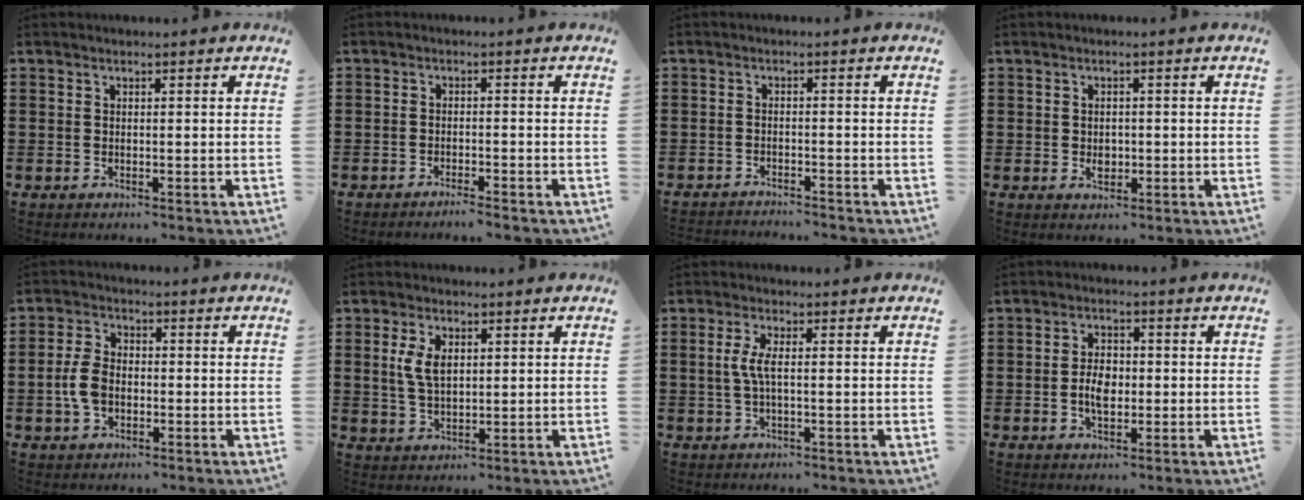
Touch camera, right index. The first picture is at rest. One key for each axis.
{"total": 1.6, "fx": -1.4, "fy": -0.8, "fz": 0.3, "tx": 0.000, "ty": 0.002, "tz": -0.026}
{"total": 1.8, "fx": -1.7, "fy": -0.7, "fz": -0.1, "tx": 0.004, "ty": 0.001, "tz": -0.035}
{"total": 1.8, "fx": -0.2, "fy": 1.2, "fz": 1.3, "tx": -0.028, "ty": 0.002, "tz": -0.004}
{"total": 4.6, "fx": -0.8, "fy": 2.7, "fz": 3.6, "tx": -0.091, "ty": -0.002, "tz": -0.020}
{"total": 4.4, "fx": 1.3, "fy": 1.8, "fz": 3.8, "tx": -0.083, "ty": 0.005, "tz": 0.021}
{"total": 3.2, "fx": 0.1, "fy": 0.0, "fz": 3.2, "tx": -0.077, "ty": -0.009, "tz": -0.006}
{"total": 4.1, "fx": -0.5, "fy": 2.3, "fz": 3.3, "tx": -0.059, "ty": 0.000, "tz": -0.011}